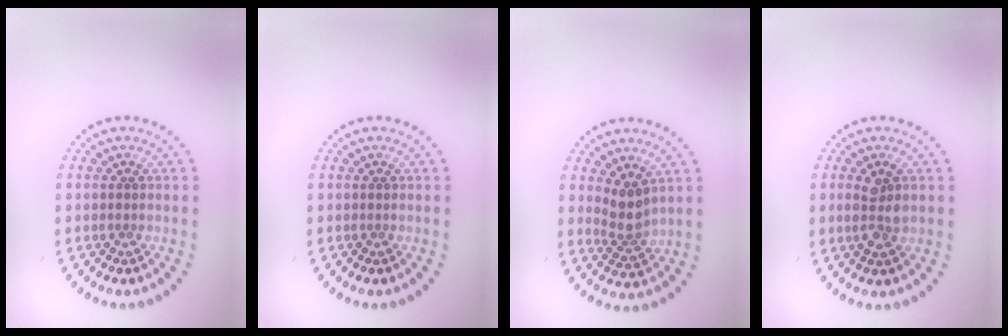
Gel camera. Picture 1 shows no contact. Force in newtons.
{"total": 0.0}
{"total": 2.7, "press": 2.2, "slide": 1.6}
{"total": 2.4, "press": 2.4, "slide": 0.6}